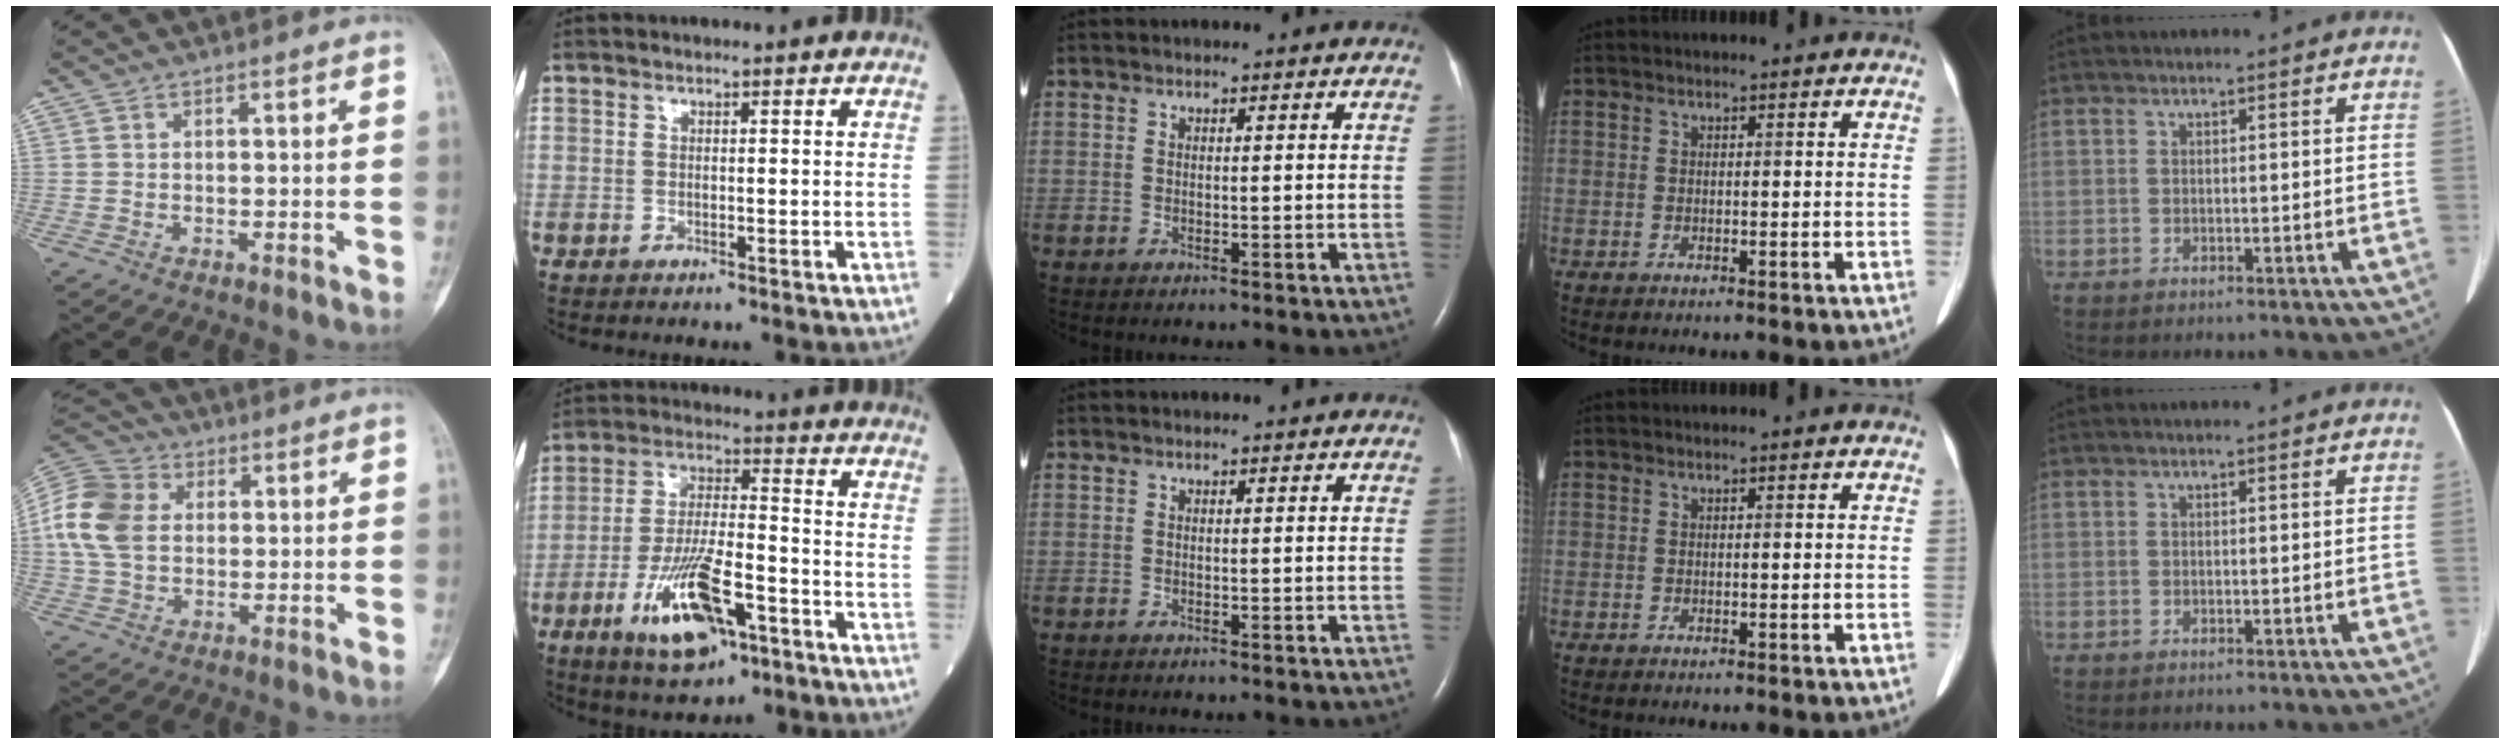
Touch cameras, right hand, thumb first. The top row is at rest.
{"thumb": {"total": 13.0, "force": [1.9, 9.7, 8.4], "torque": [-0.168, 0.014, 0.029]}, "index": {"total": 13.6, "force": [-6.5, 3.9, 11.3], "torque": [-0.221, -0.010, -0.111]}}